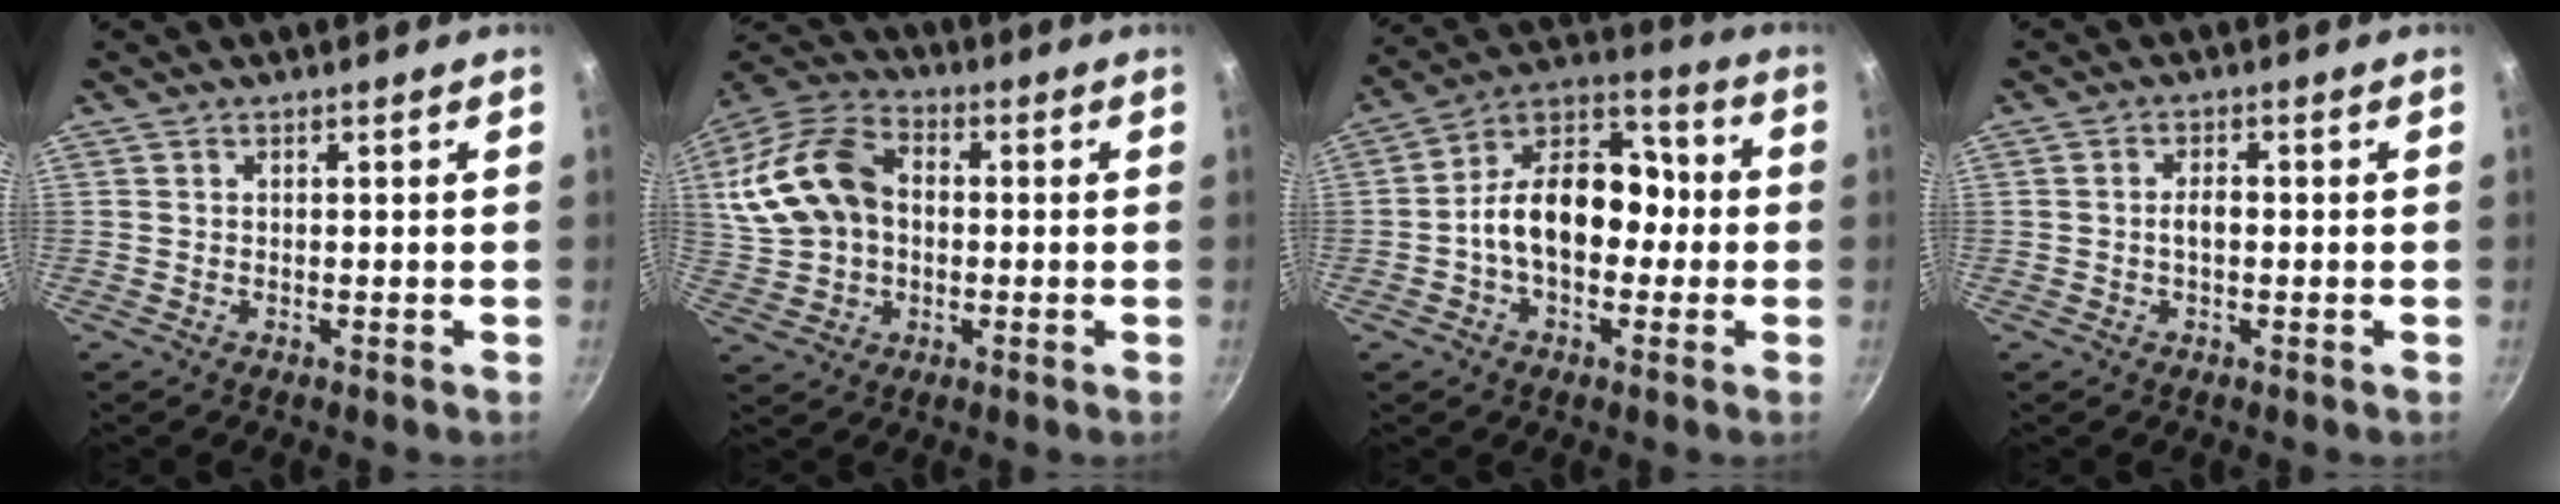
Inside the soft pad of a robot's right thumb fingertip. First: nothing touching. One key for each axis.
{"total": 17.0, "fx": 1.5, "fy": 12.2, "fz": 11.7, "tx": -0.223, "ty": 0.033, "tz": 0.022}
{"total": 16.5, "fx": -1.4, "fy": 11.2, "fz": 12.0, "tx": -0.141, "ty": 0.056, "tz": -0.043}
{"total": 2.4, "fx": -0.3, "fy": 1.3, "fz": 2.0, "tx": -0.030, "ty": 0.010, "tz": -0.006}